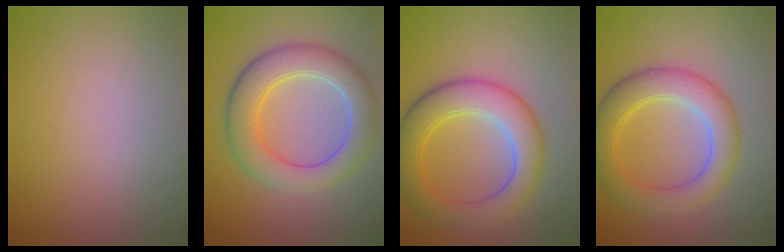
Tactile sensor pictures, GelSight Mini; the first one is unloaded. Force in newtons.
{"total": 6.5, "press": 6.4, "slide": 0.6}
{"total": 6.6, "press": 6.6, "slide": 0.1}
{"total": 5.7, "press": 5.7, "slide": 0.1}